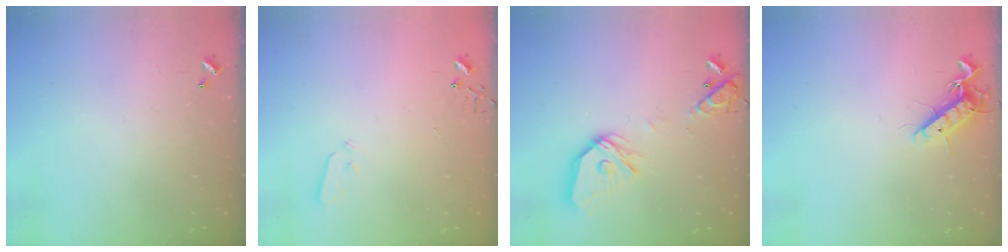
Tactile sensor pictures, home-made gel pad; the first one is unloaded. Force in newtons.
{"total": 3.6, "press": 3.6, "slide": 0.6}
{"total": 15.8, "press": 15.6, "slide": 2.1}
{"total": 11.0, "press": 10.9, "slide": 1.9}